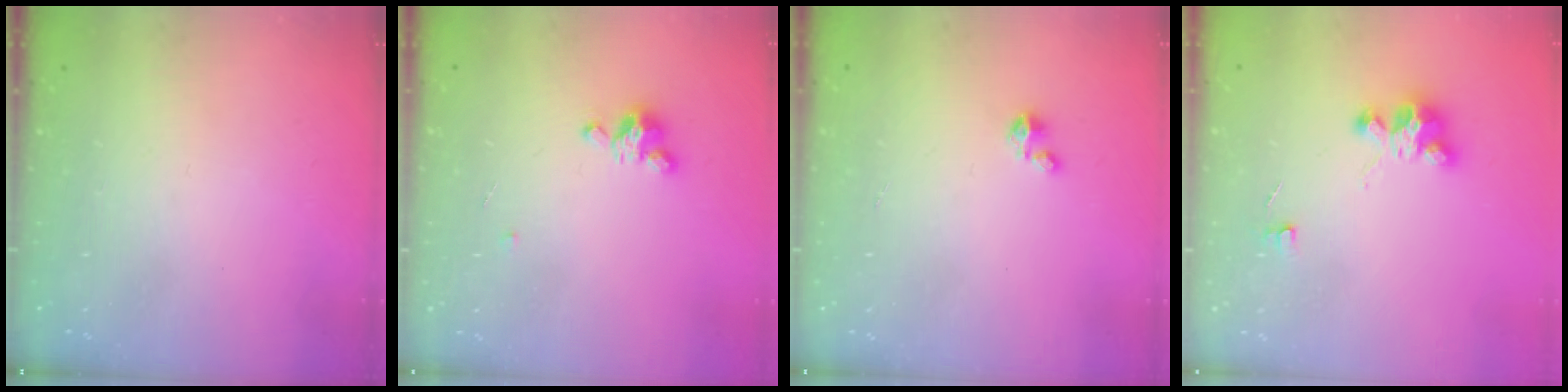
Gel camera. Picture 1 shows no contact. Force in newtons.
{"total": 3.8, "press": 3.8, "slide": 0.4}
{"total": 1.8, "press": 1.8, "slide": 0.1}
{"total": 4.9, "press": 4.8, "slide": 0.2}